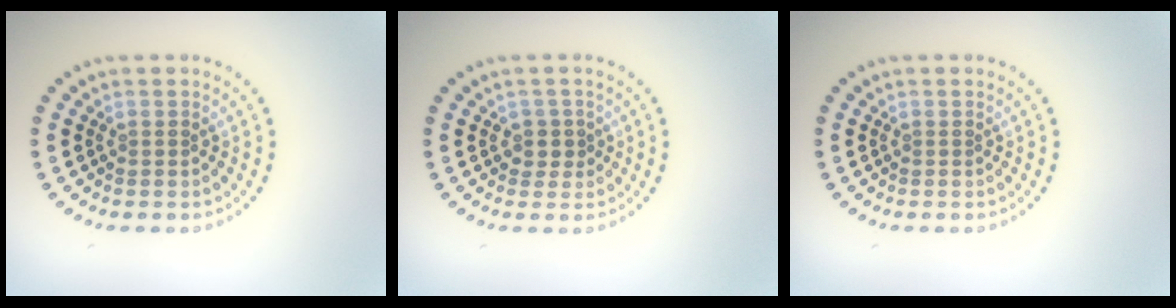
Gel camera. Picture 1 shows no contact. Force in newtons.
{"total": 1.6, "press": 1.3, "slide": 1.0}
{"total": 0.0}